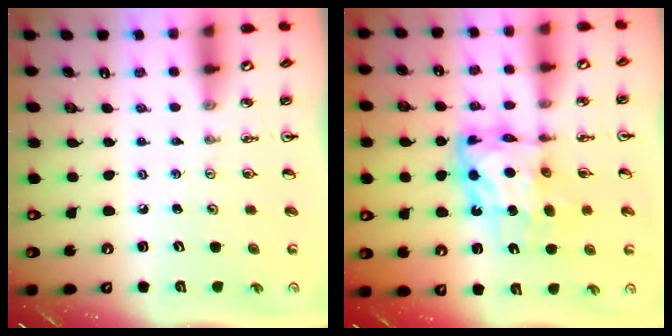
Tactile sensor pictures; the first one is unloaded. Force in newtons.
{"total": 12.1, "press": 12.1, "slide": 1.1}